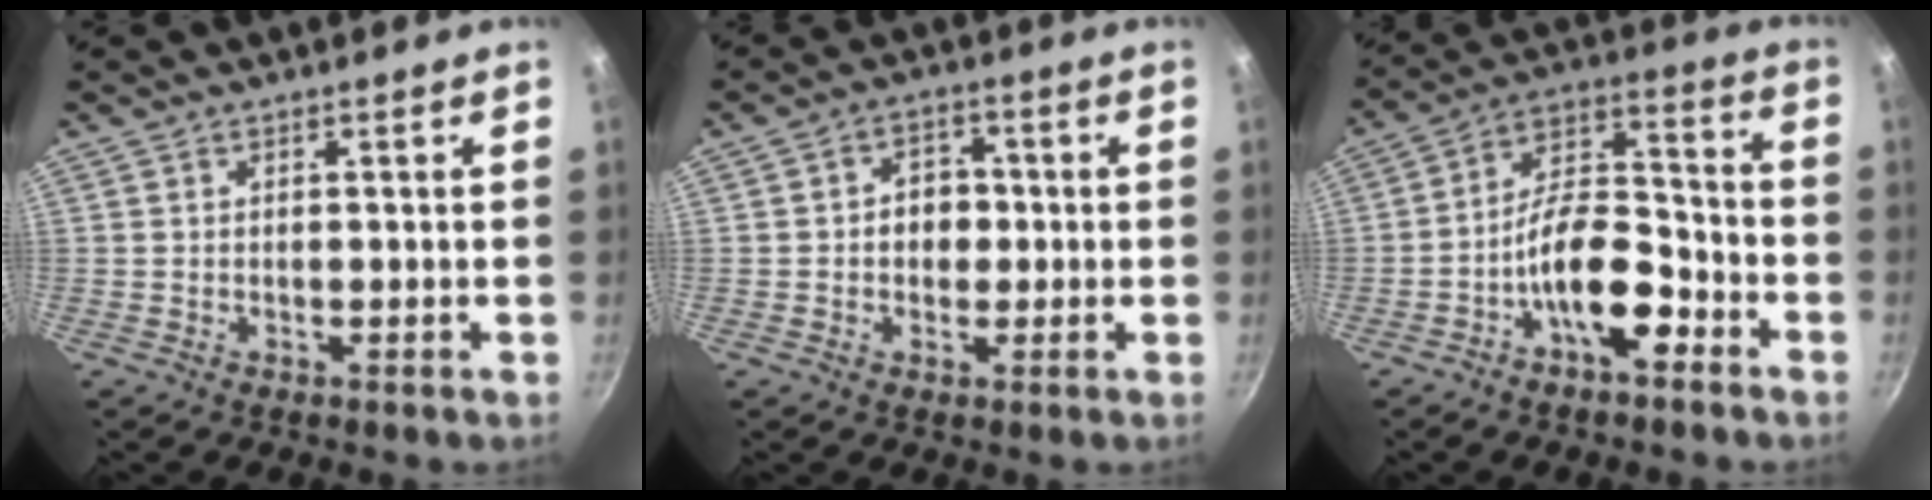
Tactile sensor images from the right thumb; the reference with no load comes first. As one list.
[{"total": 5.5, "force": [-0.3, 4.5, 3.2], "torque": [-0.017, 0.011, -0.008]}, {"total": 12.7, "force": [-6.2, 5.7, 9.5], "torque": [-0.136, 0.064, -0.112]}]